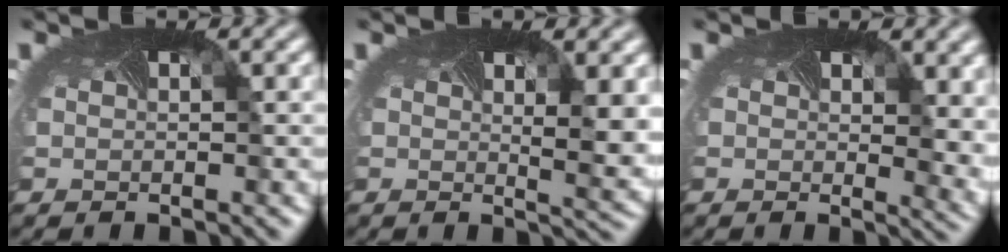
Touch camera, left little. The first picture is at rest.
{"total": 4.2, "force": [0.8, 1.3, 3.9], "torque": [-0.065, -0.018, 0.011]}
{"total": 5.1, "force": [1.6, 2.6, 4.1], "torque": [-0.063, -0.020, 0.025]}